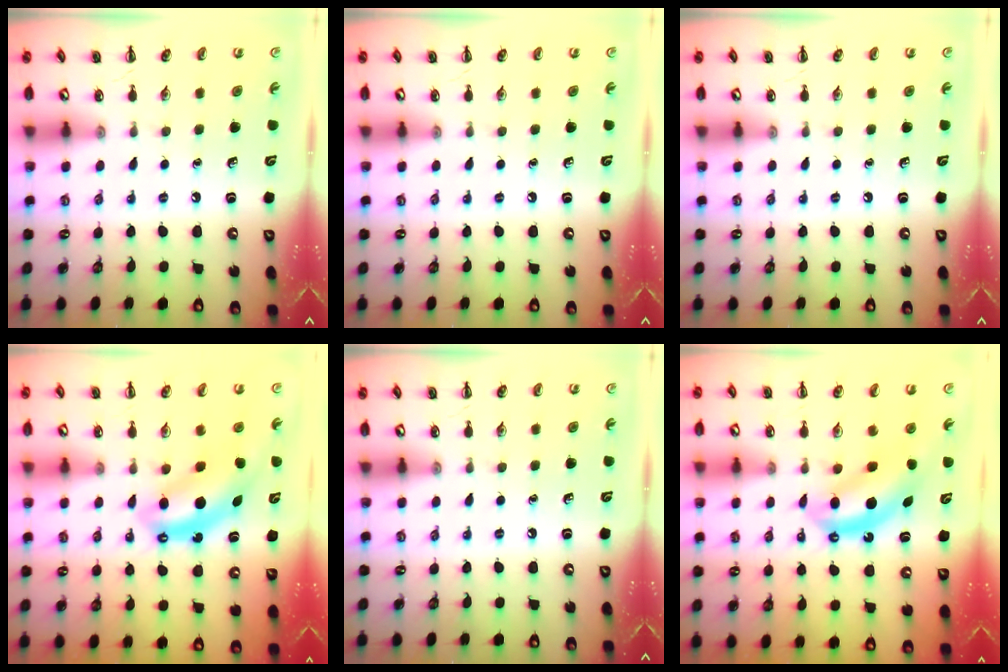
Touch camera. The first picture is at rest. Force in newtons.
{"total": 0.0}
{"total": 0.0}
{"total": 6.6, "press": 6.6, "slide": 0.5}
{"total": 0.0}
{"total": 7.8, "press": 7.7, "slide": 1.3}